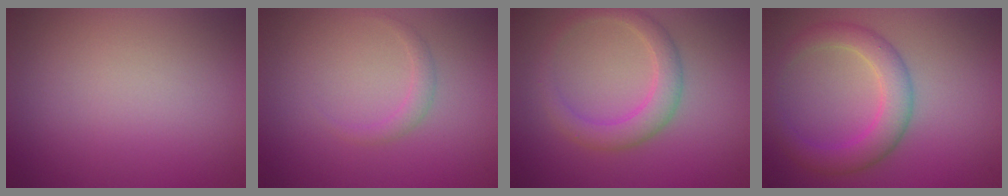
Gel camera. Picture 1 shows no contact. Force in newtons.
{"total": 1.1, "press": 1.1, "slide": 0.0}
{"total": 3.0, "press": 3.0, "slide": 0.1}
{"total": 3.9, "press": 3.9, "slide": 0.0}